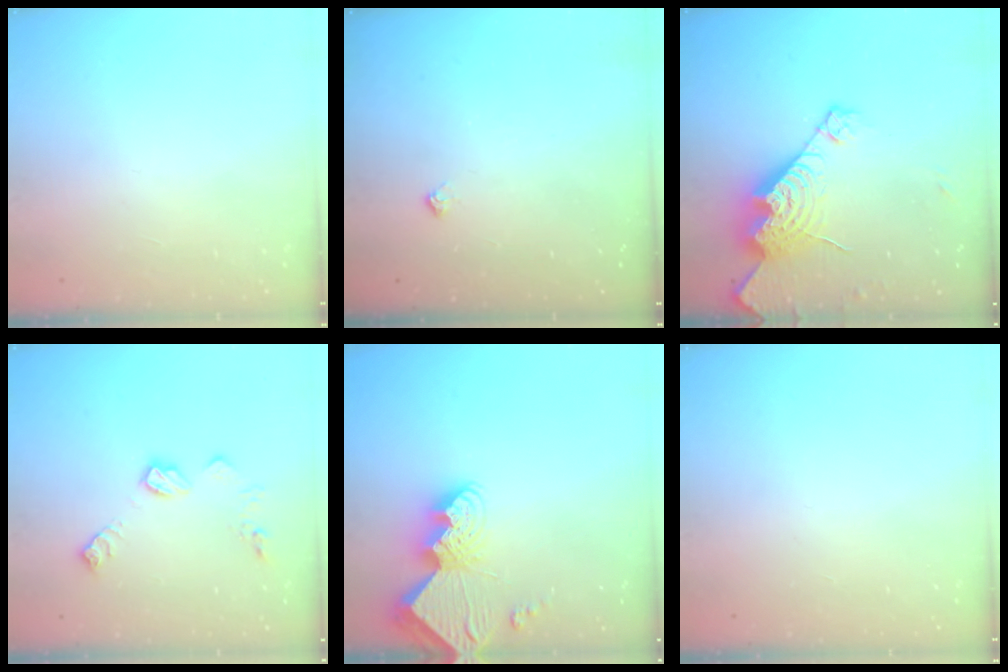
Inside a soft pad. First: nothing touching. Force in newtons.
{"total": 5.7, "press": 5.6, "slide": 0.8}
{"total": 16.5, "press": 16.4, "slide": 1.6}
{"total": 9.0, "press": 9.0, "slide": 0.3}
{"total": 11.3, "press": 11.2, "slide": 1.0}
{"total": 0.0}